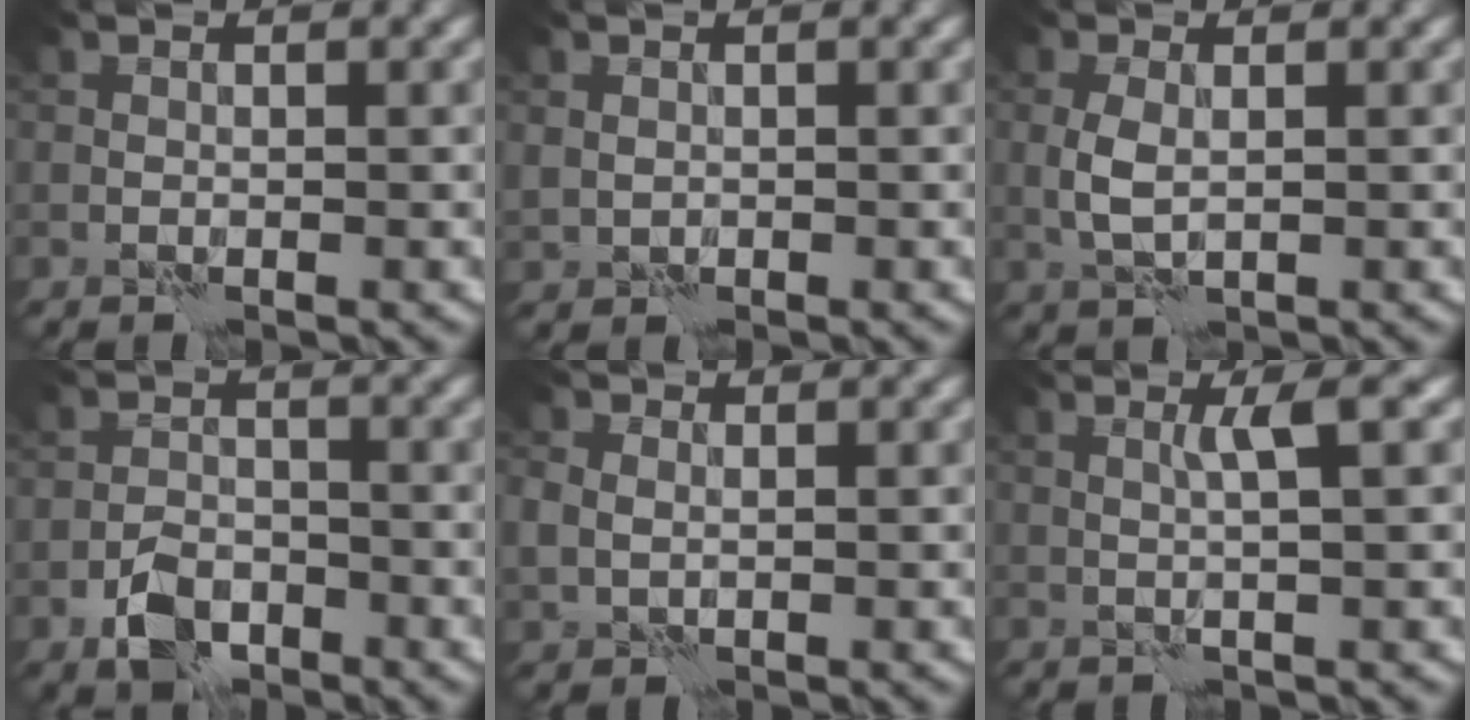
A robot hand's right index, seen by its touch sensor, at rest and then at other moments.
{"total": 0.9, "force": [0.5, 0.7, 0.1], "torque": [-0.002, 0.002, 0.012]}
{"total": 2.2, "force": [0.1, 1.2, 1.8], "torque": [-0.048, 0.002, 0.005]}
{"total": 3.9, "force": [-2.3, 2.3, 2.2], "torque": [-0.035, 0.000, -0.048]}
{"total": 2.2, "force": [0.6, 1.8, 1.1], "torque": [-0.030, 0.010, 0.005]}
{"total": 2.3, "force": [0.7, 0.2, 2.2], "torque": [-0.035, 0.005, 0.010]}